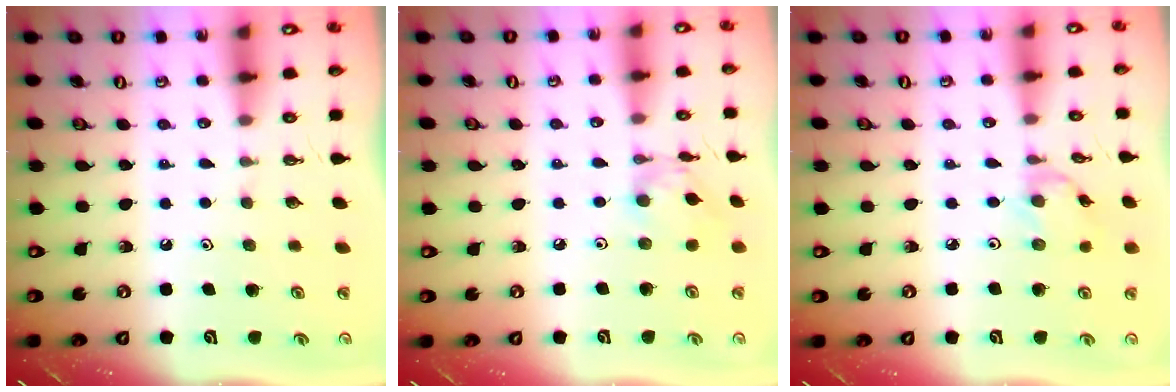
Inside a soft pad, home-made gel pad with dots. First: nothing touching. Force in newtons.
{"total": 4.6, "press": 4.5, "slide": 0.3}
{"total": 2.0, "press": 2.0, "slide": 0.3}